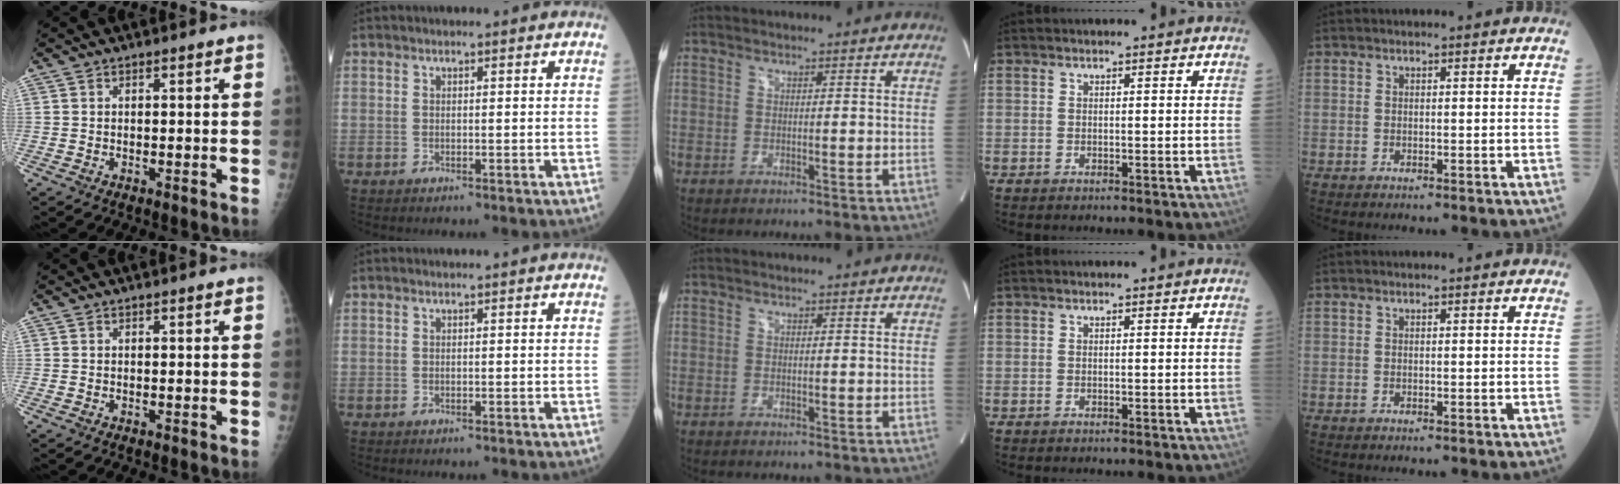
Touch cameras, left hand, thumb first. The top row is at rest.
{}